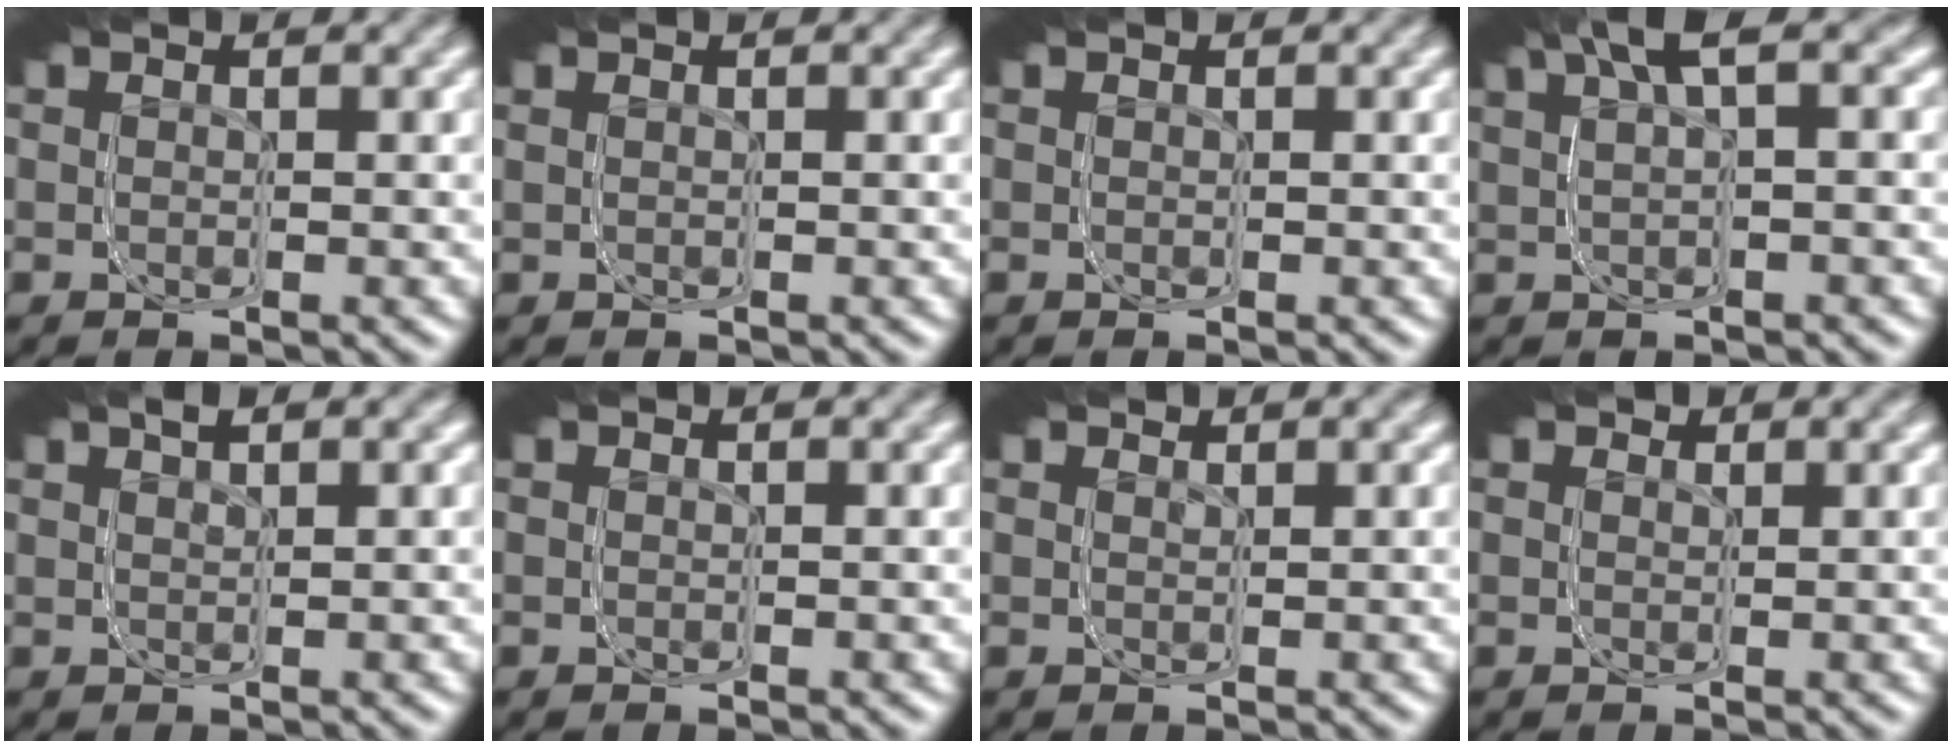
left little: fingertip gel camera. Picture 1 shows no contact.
{"total": 0.0}
{"total": 0.0}
{"total": 4.3, "force": [1.6, 1.6, 3.6], "torque": [-0.080, 0.024, 0.016]}
{"total": 0.9, "force": [0.4, 0.5, 0.6], "torque": [-0.035, 0.001, 0.007]}
{"total": 0.0}
{"total": 0.7, "force": [0.5, 0.4, 0.1], "torque": [-0.014, -0.003, 0.009]}
{"total": 1.5, "force": [0.7, 1.2, 0.5], "torque": [-0.012, -0.001, 0.009]}